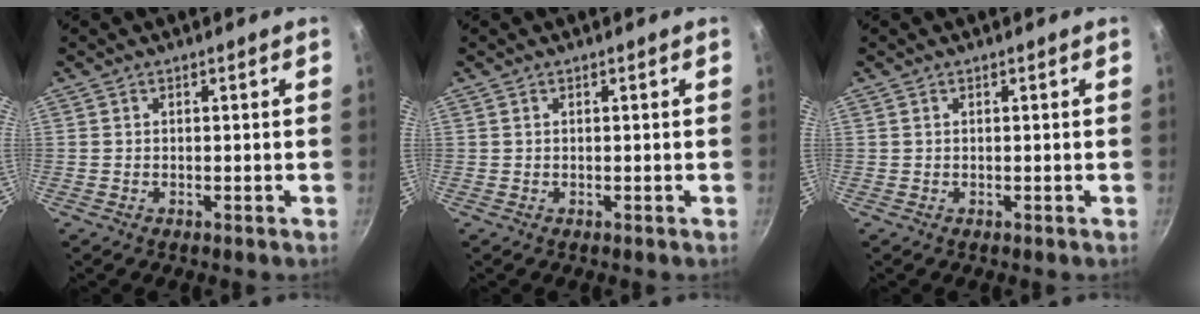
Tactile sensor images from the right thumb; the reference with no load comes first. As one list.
[{"total": 0.0}, {"total": 0.0}]